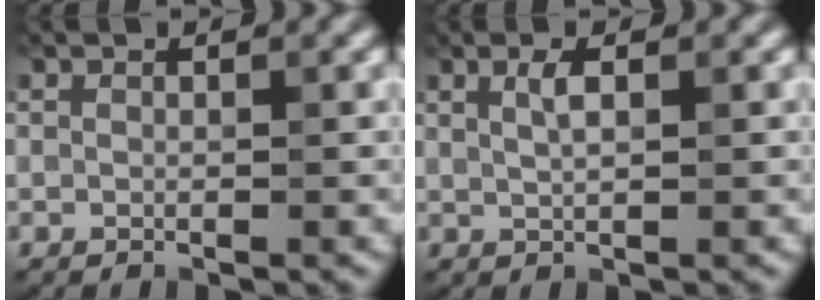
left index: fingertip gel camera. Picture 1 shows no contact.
{"total": 1.7, "force": [0.7, 0.4, 1.5], "torque": [-0.028, 0.003, 0.012]}